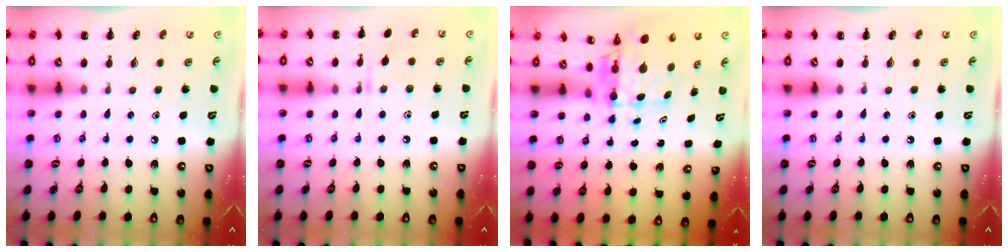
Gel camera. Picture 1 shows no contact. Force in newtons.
{"total": 5.8, "press": 5.7, "slide": 1.2}
{"total": 6.6, "press": 6.1, "slide": 2.5}
{"total": 0.0}